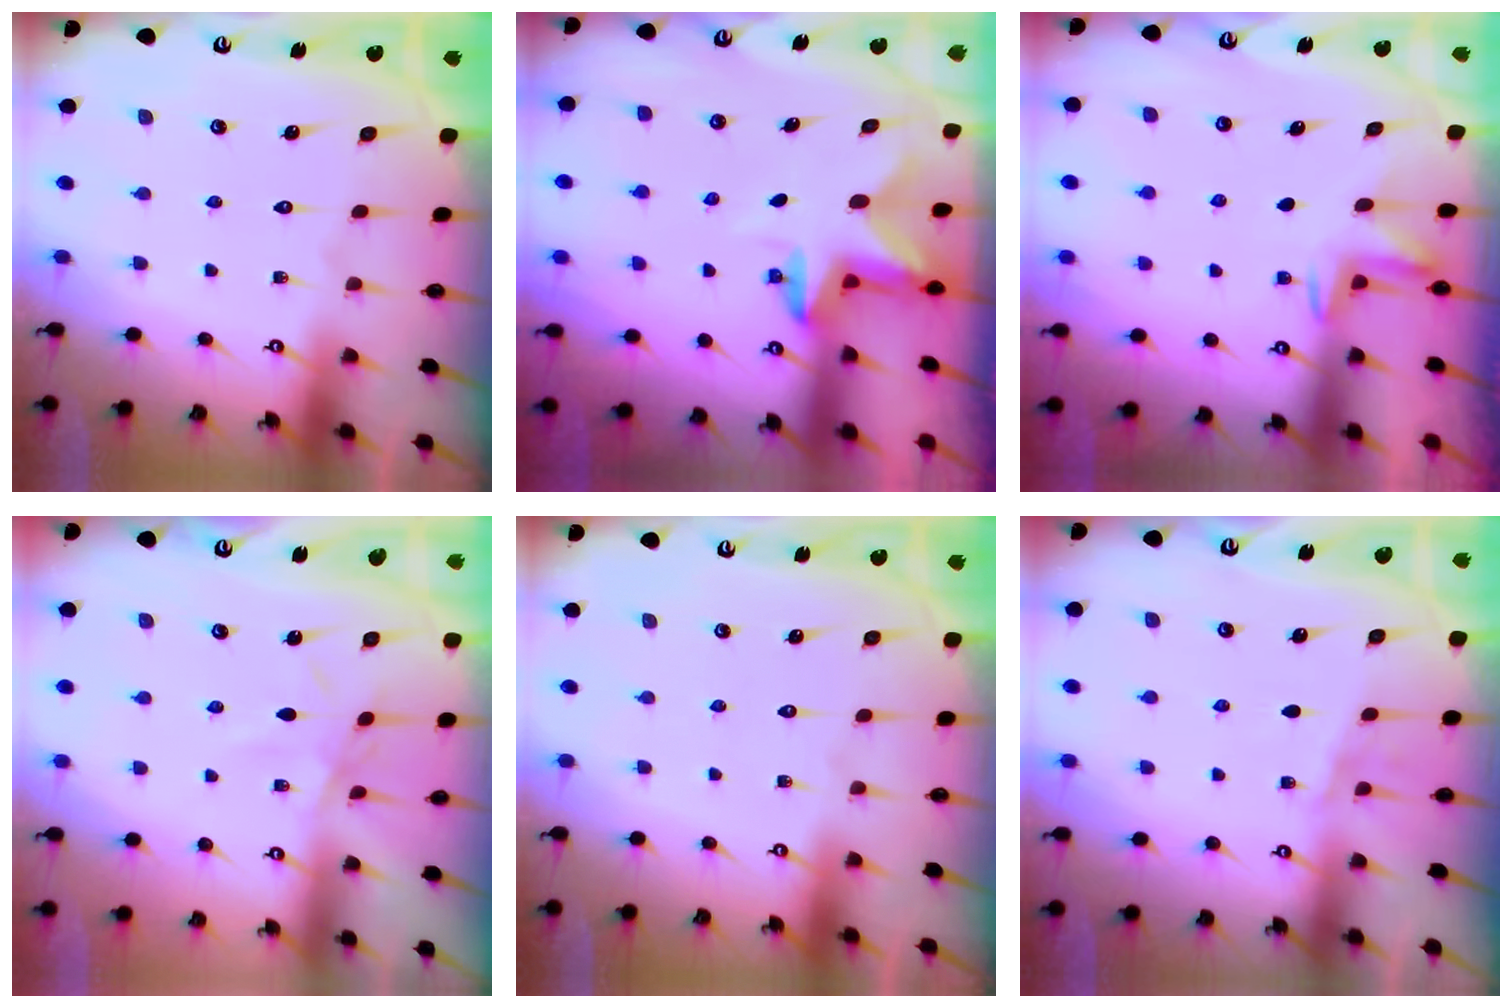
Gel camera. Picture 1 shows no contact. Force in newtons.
{"total": 2.5, "press": 2.5, "slide": 0.5}
{"total": 2.3, "press": 2.2, "slide": 0.4}
{"total": 3.5, "press": 3.5, "slide": 0.3}
{"total": 0.0}
{"total": 5.0, "press": 4.3, "slide": 2.6}